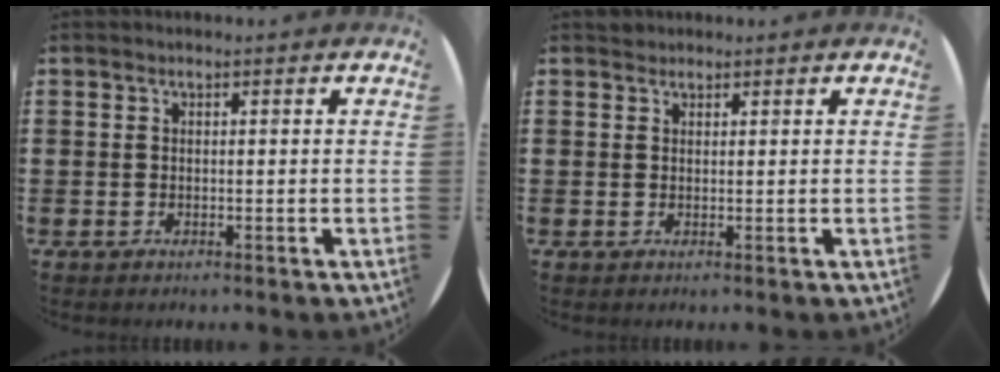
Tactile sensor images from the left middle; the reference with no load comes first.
{"total": 0.9, "force": [0.8, 0.3, -0.2], "torque": [0.010, 0.000, 0.015]}